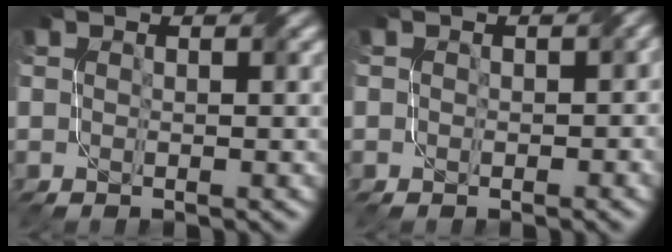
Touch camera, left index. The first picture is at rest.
{"total": 1.2, "force": [-0.1, 1.1, 0.6], "torque": [0.001, -0.002, 0.004]}